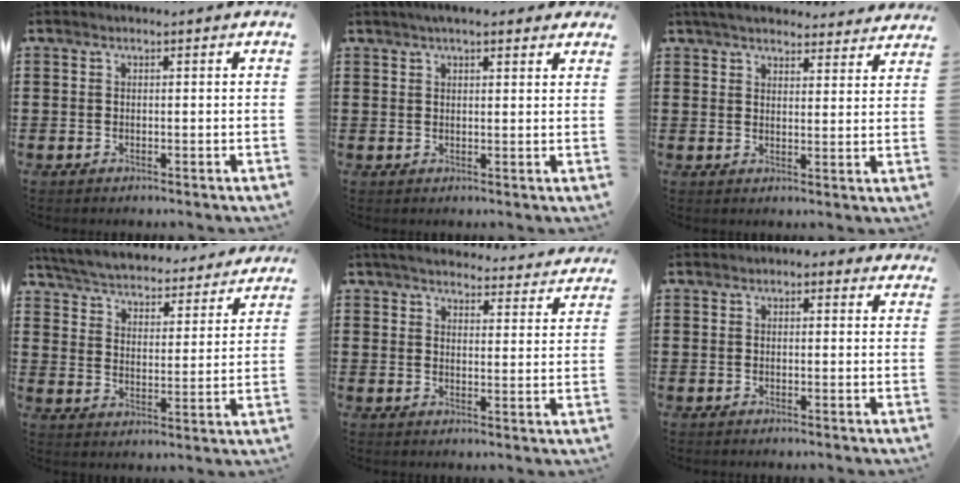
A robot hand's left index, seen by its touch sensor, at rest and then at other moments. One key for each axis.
{"total": 3.1, "fx": 2.4, "fy": 0.8, "fz": 1.9, "tx": -0.043, "ty": 0.008, "tz": 0.043}
{"total": 4.7, "fx": 4.5, "fy": 0.6, "fz": 1.2, "tx": -0.039, "ty": -0.015, "tz": 0.083}
{"total": 4.8, "fx": 4.8, "fy": -0.3, "fz": 0.4, "tx": -0.034, "ty": -0.042, "tz": 0.077}
{"total": 4.1, "fx": 4.0, "fy": 0.5, "fz": 1.0, "tx": -0.038, "ty": -0.022, "tz": 0.068}
{"total": 1.6, "fx": 1.1, "fy": 1.1, "fz": 0.4, "tx": -0.004, "ty": 0.005, "tz": 0.018}